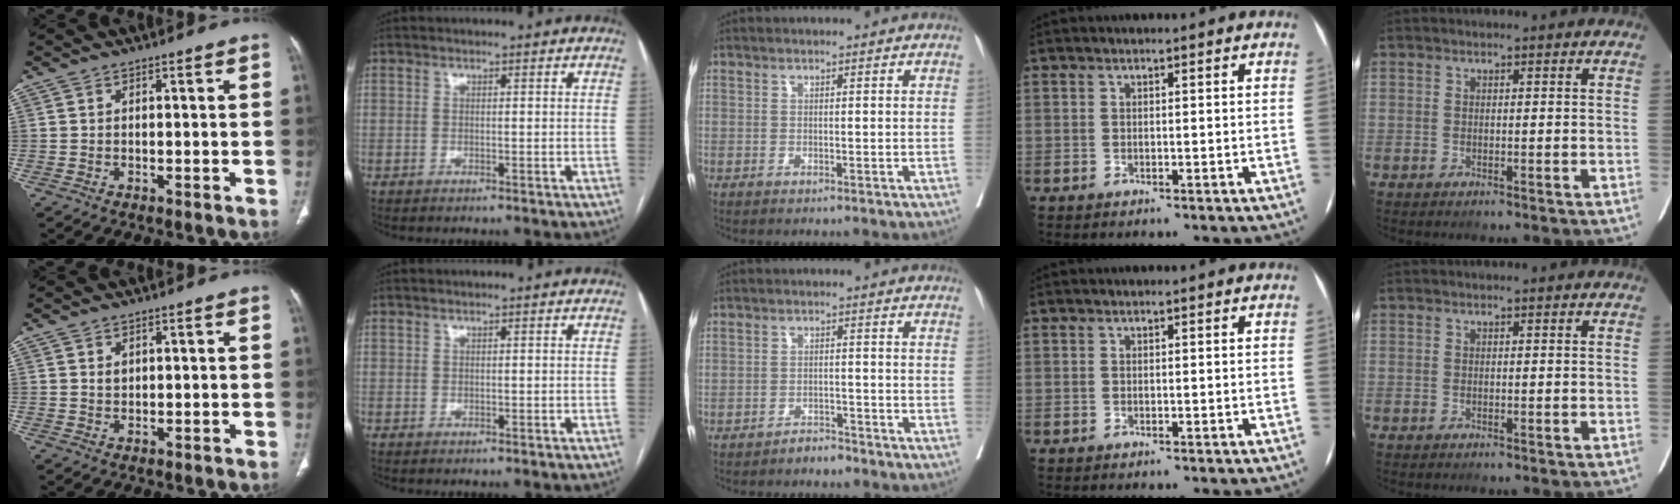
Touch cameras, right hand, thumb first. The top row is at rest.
{"thumb": {"total": 1.3, "force": [0.6, 0.9, 0.7], "torque": [-0.007, -0.005, 0.014]}, "middle": {"total": 1.9, "force": [-1.8, 0.5, 0.2], "torque": [-0.007, -0.001, -0.030]}}